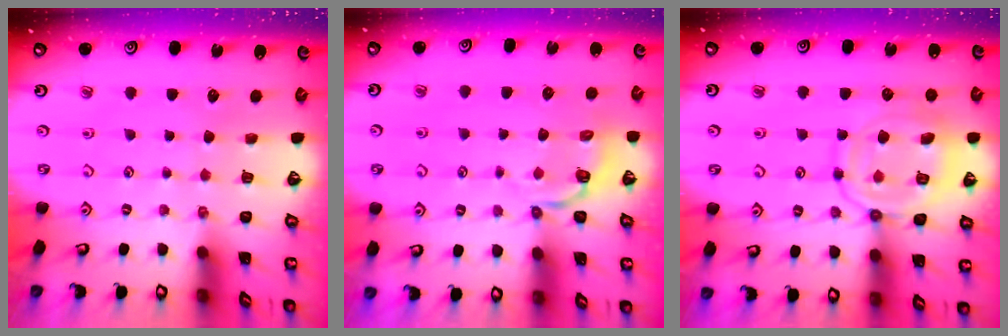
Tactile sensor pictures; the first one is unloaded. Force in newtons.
{"total": 3.8, "press": 2.8, "slide": 2.5}
{"total": 14.4, "press": 14.4, "slide": 1.4}